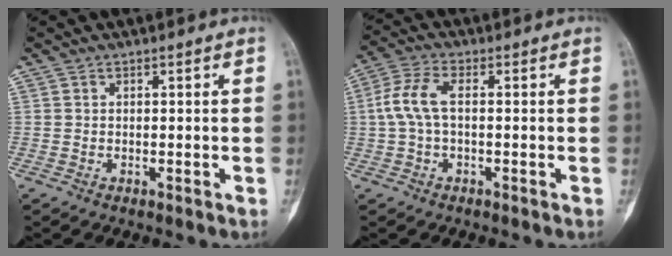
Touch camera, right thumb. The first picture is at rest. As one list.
[{"total": 6.6, "force": [0.2, 3.1, 5.9], "torque": [-0.144, 0.019, 0.000]}]